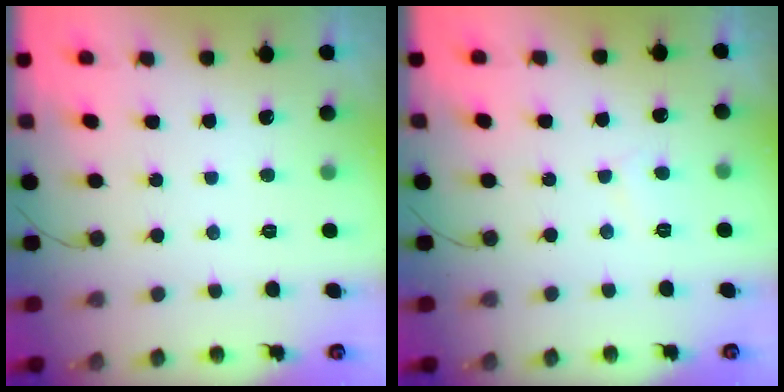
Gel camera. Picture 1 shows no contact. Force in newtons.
{"total": 2.8, "press": 2.8, "slide": 0.3}